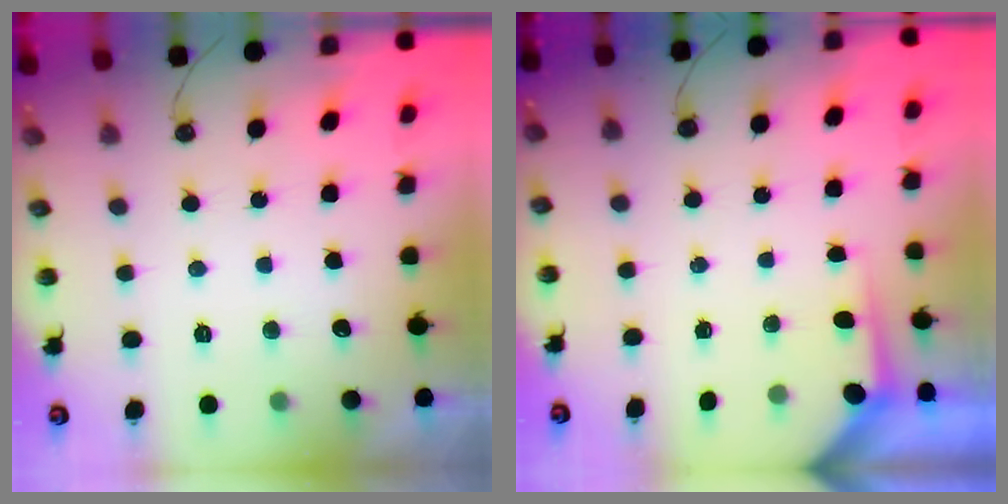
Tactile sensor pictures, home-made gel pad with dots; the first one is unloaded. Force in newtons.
{"total": 3.7, "press": 3.7, "slide": 0.5}